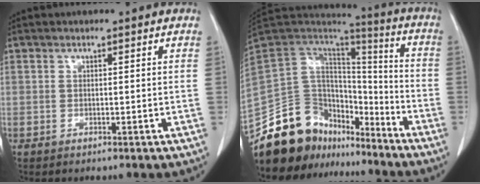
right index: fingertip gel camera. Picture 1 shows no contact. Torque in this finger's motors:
{"motor_torque": [-0.72, -0.79, -0.57, -0.21]}